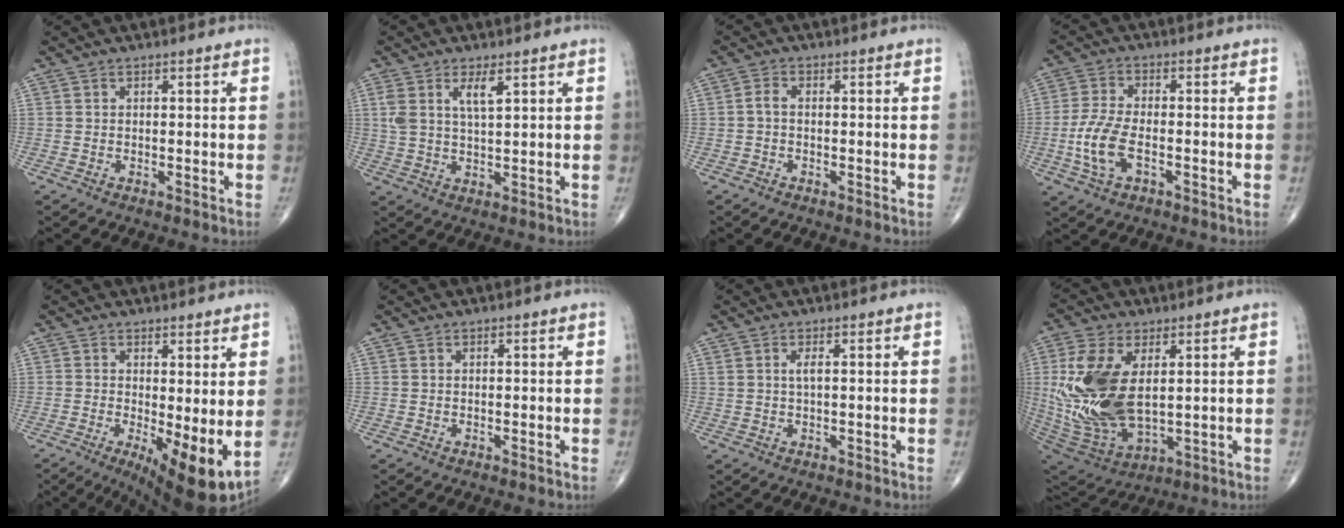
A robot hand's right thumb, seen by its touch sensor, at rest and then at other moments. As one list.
[{"total": 5.0, "force": [2.3, 1.5, 4.1], "torque": [-0.084, -0.010, 0.051]}, {"total": 1.7, "force": [-0.3, 1.1, 1.4], "torque": [-0.025, 0.004, -0.011]}, {"total": 8.3, "force": [-2.3, 4.0, 6.9], "torque": [-0.158, 0.009, -0.044]}, {"total": 10.4, "force": [-0.9, 3.2, 9.8], "torque": [-0.148, -0.025, -0.006]}, {"total": 0.0}, {"total": 1.5, "force": [0.4, 0.3, 1.4], "torque": [-0.033, 0.003, 0.010]}, {"total": 20.2, "force": [2.3, 11.1, 16.7], "torque": [-0.349, -0.024, 0.058]}]